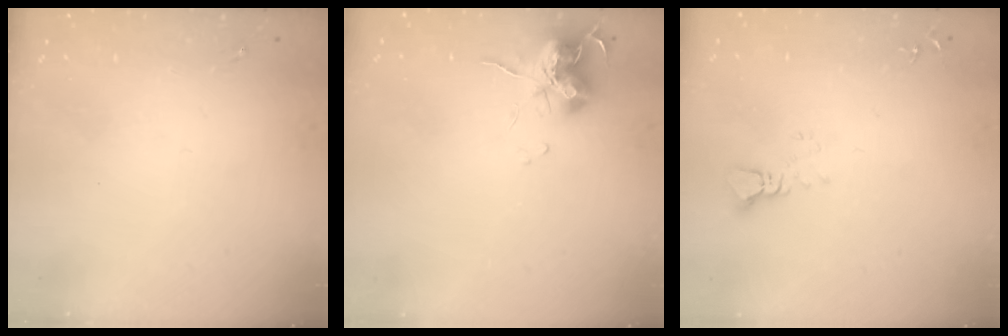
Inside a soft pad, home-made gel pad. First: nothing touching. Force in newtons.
{"total": 12.2, "press": 12.1, "slide": 1.3}
{"total": 2.5, "press": 2.5, "slide": 0.1}